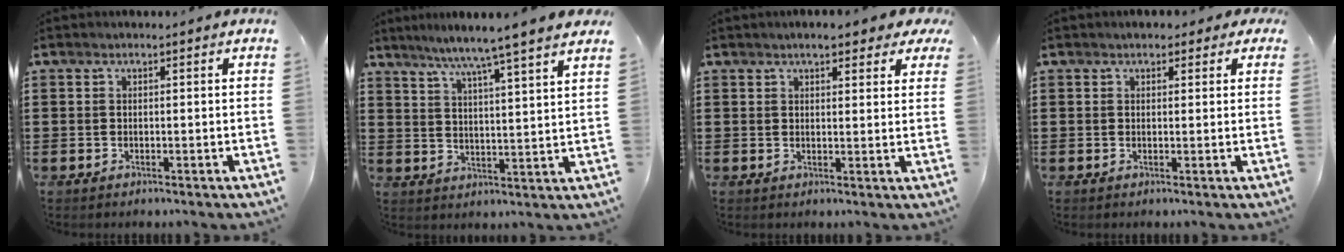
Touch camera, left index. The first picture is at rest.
{"total": 6.2, "force": [5.3, -1.5, 2.9], "torque": [-0.077, -0.034, 0.084]}
{"total": 4.4, "force": [3.5, 1.0, 2.4], "torque": [-0.050, -0.001, 0.060]}
{"total": 1.8, "force": [1.2, 1.0, 0.7], "torque": [-0.011, 0.006, 0.020]}